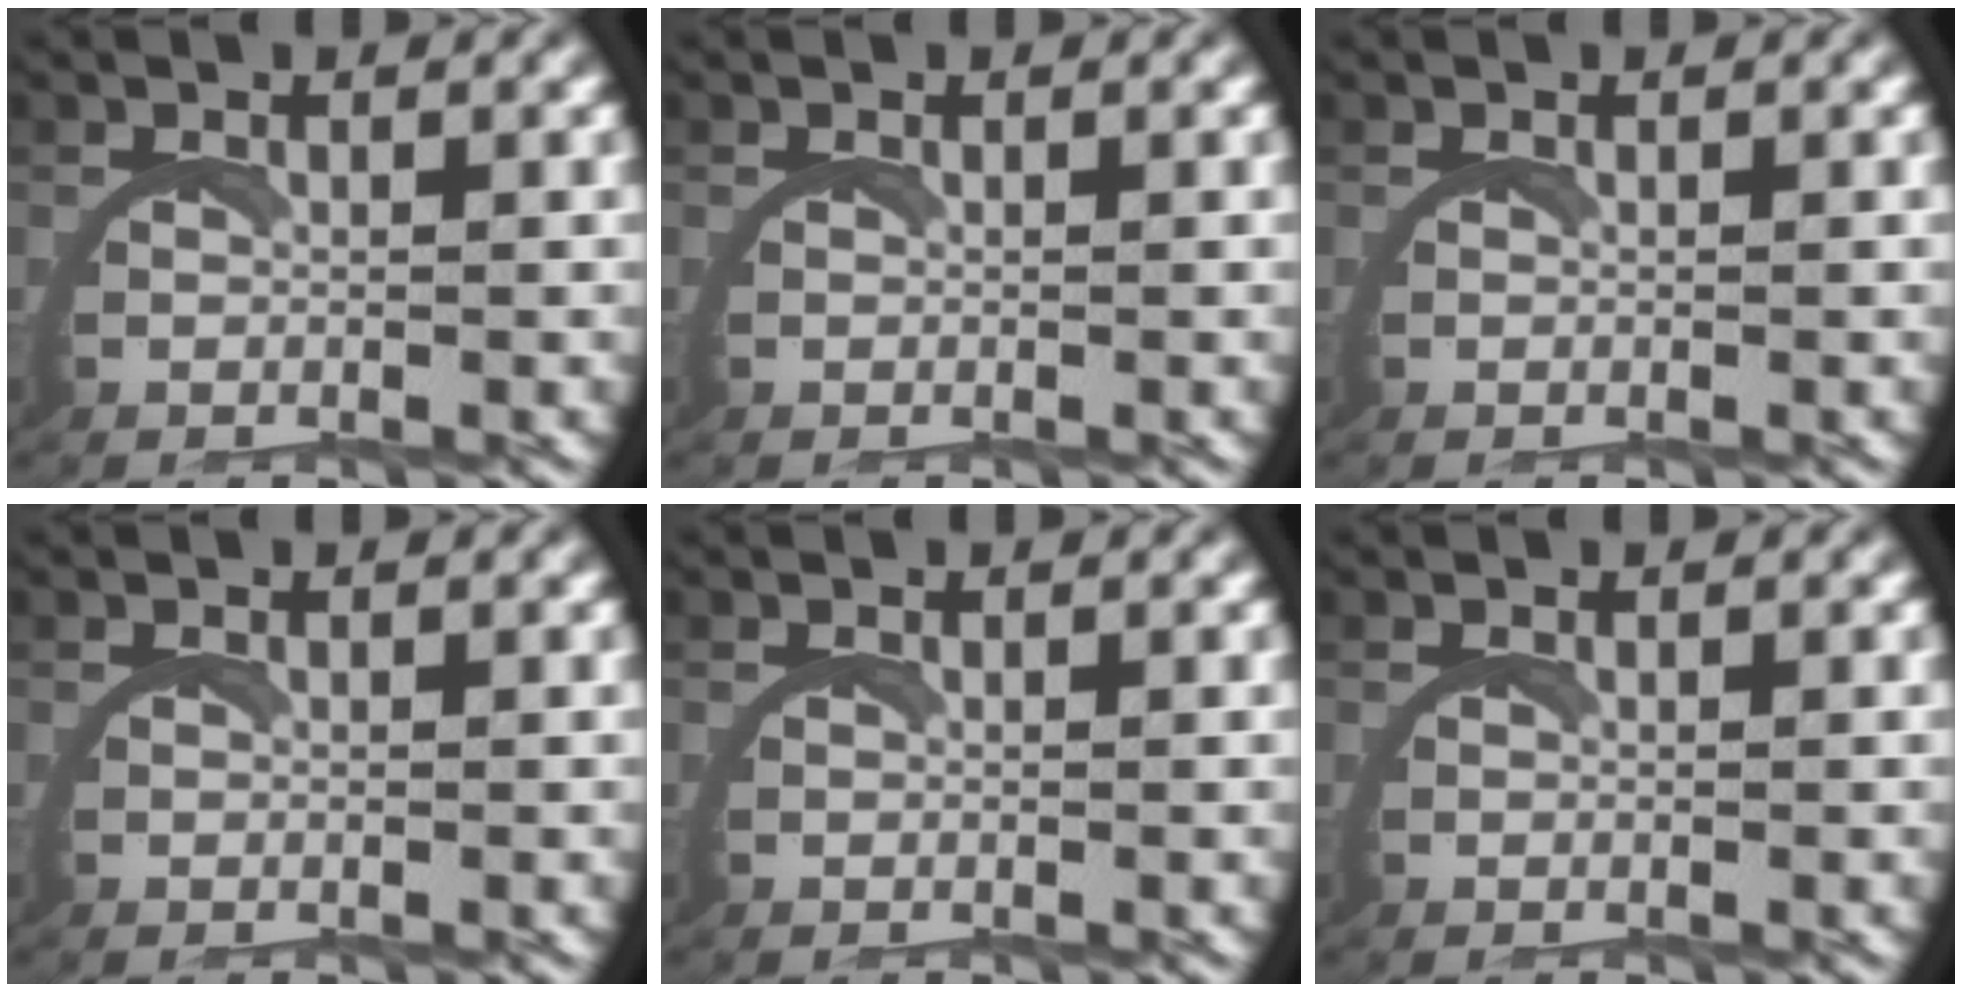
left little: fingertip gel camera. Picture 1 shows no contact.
{"total": 0.0}
{"total": 0.0}
{"total": 0.0}
{"total": 0.0}
{"total": 0.0}